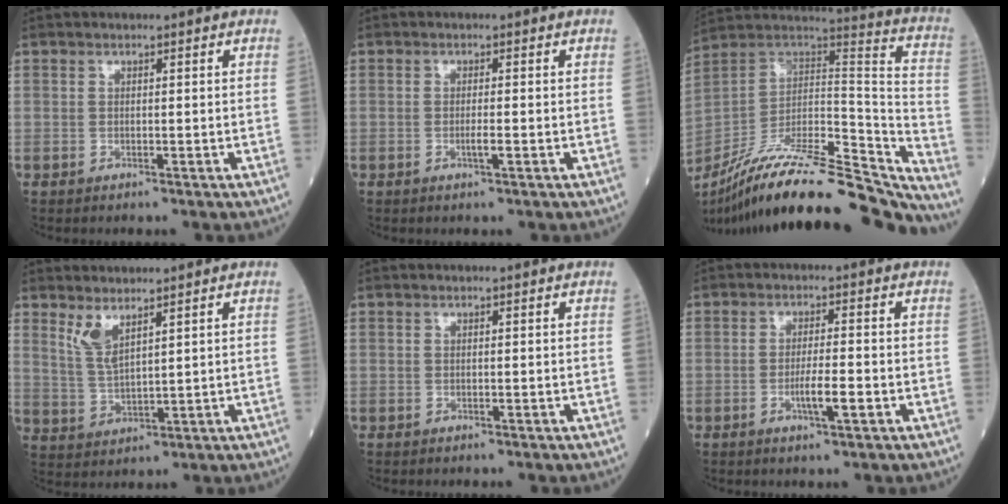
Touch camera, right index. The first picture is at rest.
{"total": 1.4, "force": [-0.4, -0.1, 1.3], "torque": [-0.028, -0.002, -0.005]}
{"total": 31.6, "force": [-27.0, 4.4, 15.9], "torque": [-0.215, -0.012, -0.412]}
{"total": 4.1, "force": [2.9, 0.6, 2.9], "torque": [-0.069, -0.011, 0.069]}
{"total": 0.0}
{"total": 4.1, "force": [-1.3, 0.2, 3.8], "torque": [-0.068, -0.002, -0.021]}